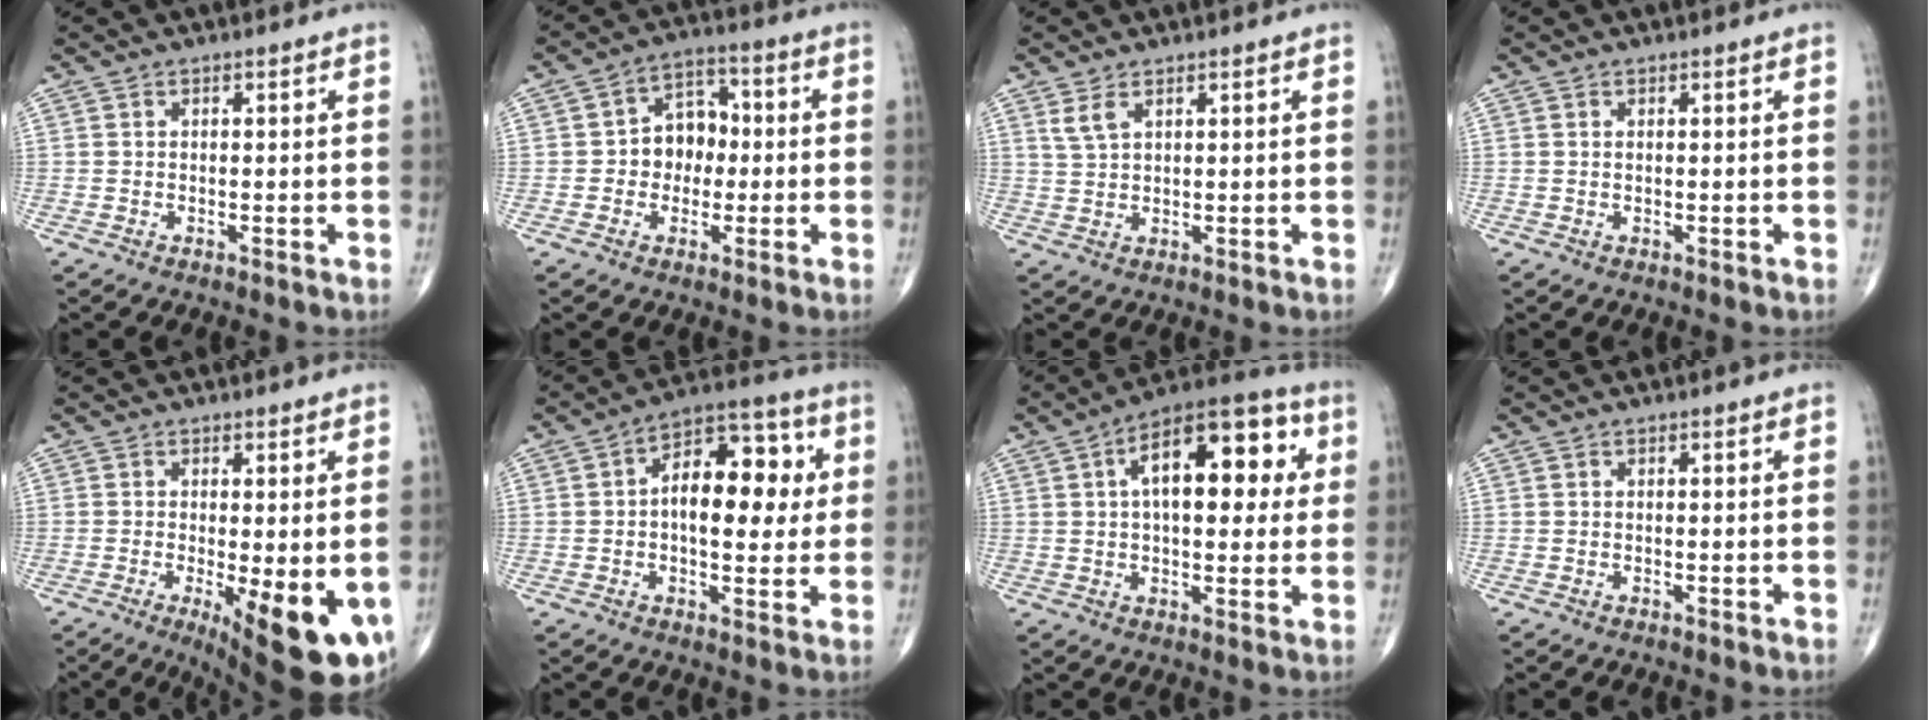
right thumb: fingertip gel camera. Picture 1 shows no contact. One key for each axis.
{"total": 8.3, "fx": -0.4, "fy": 6.5, "fz": 5.0, "tx": -0.039, "ty": 0.028, "tz": -0.017}
{"total": 2.7, "fx": 1.6, "fy": 1.1, "fz": 1.9, "tx": -0.041, "ty": -0.002, "tz": 0.042}
{"total": 0.0}
{"total": 13.3, "fx": -3.9, "fy": 3.8, "fz": 12.2, "tx": -0.138, "ty": -0.021, "tz": -0.042}
{"total": 14.7, "fx": 1.7, "fy": 8.0, "fz": 12.2, "tx": -0.145, "ty": 0.022, "tz": 0.015}
{"total": 18.5, "fx": 4.5, "fy": 9.0, "fz": 15.5, "tx": -0.189, "ty": 0.021, "tz": 0.054}
{"total": 0.0}